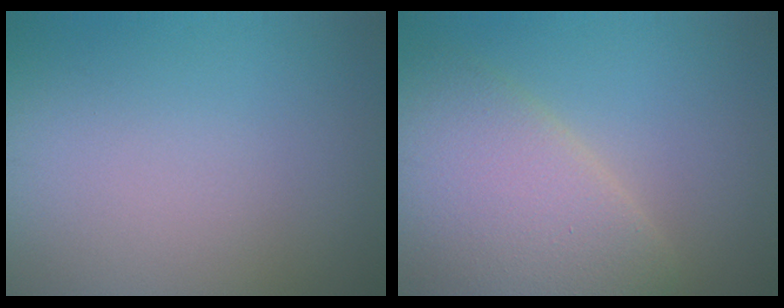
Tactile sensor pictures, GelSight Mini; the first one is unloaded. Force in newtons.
{"total": 6.3, "press": 6.3, "slide": 0.3}